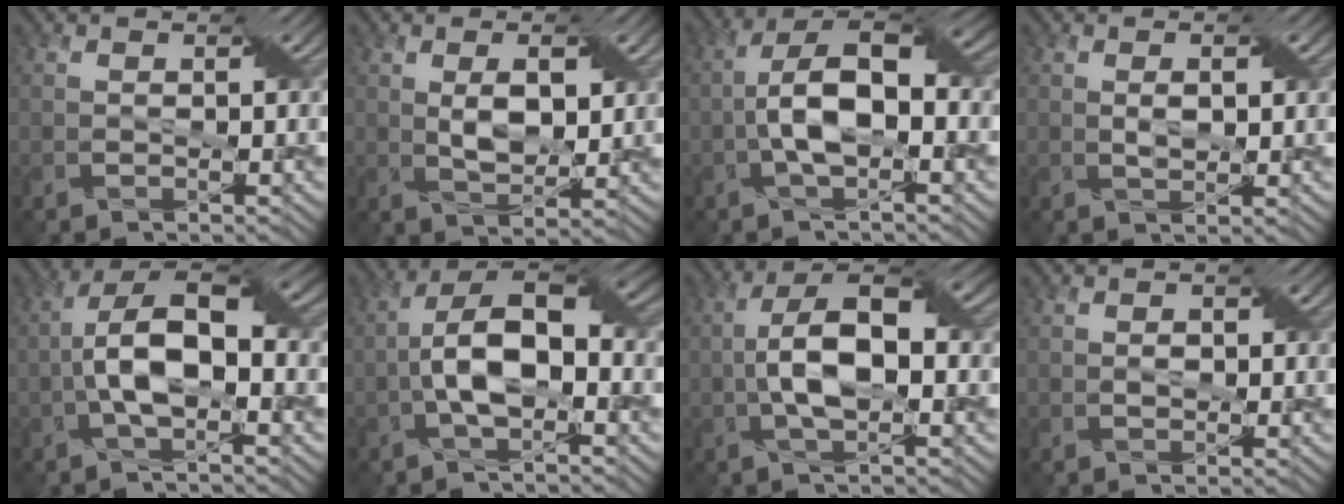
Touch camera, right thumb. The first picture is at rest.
{"total": 3.4, "force": [1.5, 1.4, 2.8], "torque": [-0.053, -0.003, 0.031]}
{"total": 7.9, "force": [-1.0, 3.6, 7.0], "torque": [-0.135, 0.014, -0.019]}
{"total": 1.2, "force": [0.7, 0.2, 1.0], "torque": [-0.016, 0.002, 0.014]}
{"total": 8.5, "force": [-1.1, 3.7, 7.5], "torque": [-0.143, 0.014, -0.022]}
{"total": 8.7, "force": [-1.2, 4.3, 7.5], "torque": [-0.139, 0.013, -0.025]}
{"total": 7.7, "force": [-0.6, 3.4, 6.9], "torque": [-0.135, 0.012, -0.012]}
{"total": 1.0, "force": [0.0, 0.9, 0.5], "torque": [-0.006, -0.001, 0.002]}